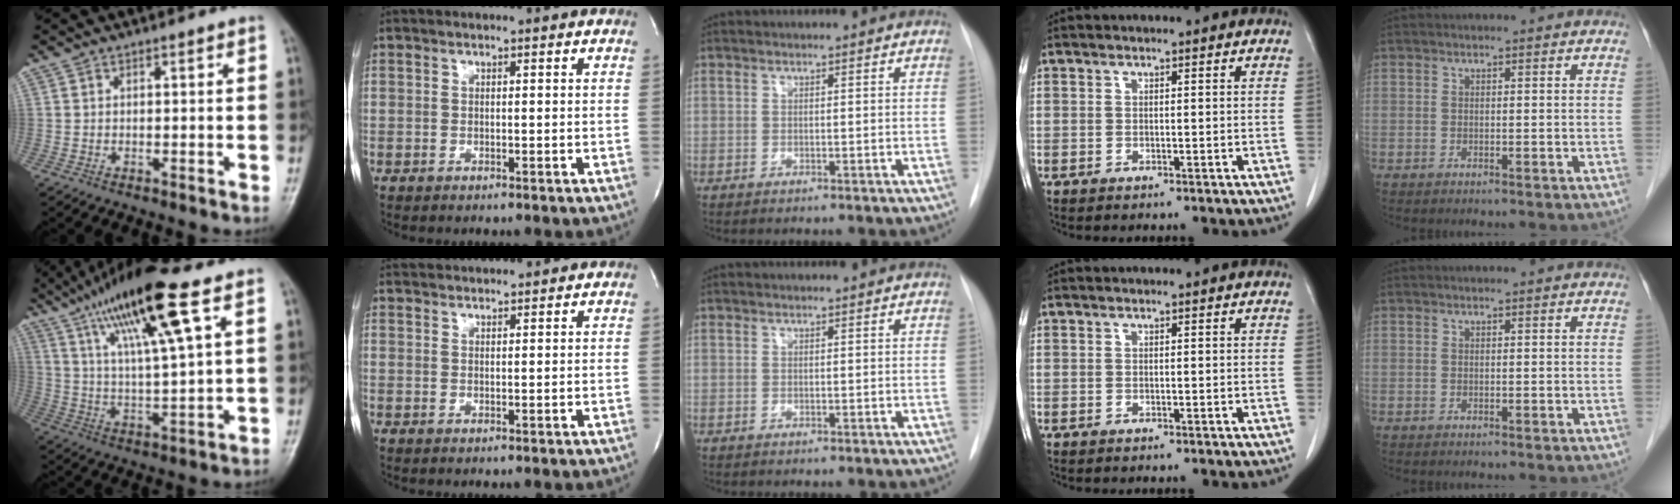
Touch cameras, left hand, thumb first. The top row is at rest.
{"thumb": {"total": 18.2, "force": [9.6, 2.7, 15.2], "torque": [-0.272, -0.018, 0.176]}, "index": {"total": 7.3, "force": [7.1, 0.5, 1.7], "torque": [-0.033, 0.037, 0.103]}}